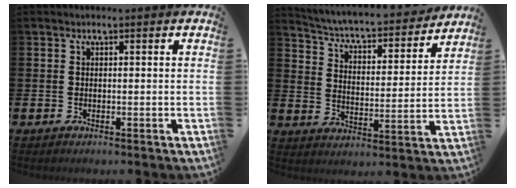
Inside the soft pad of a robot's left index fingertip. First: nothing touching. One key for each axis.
{"total": 5.0, "fx": 4.7, "fy": 0.9, "fz": 1.5, "tx": -0.056, "ty": -0.042, "tz": 0.071}